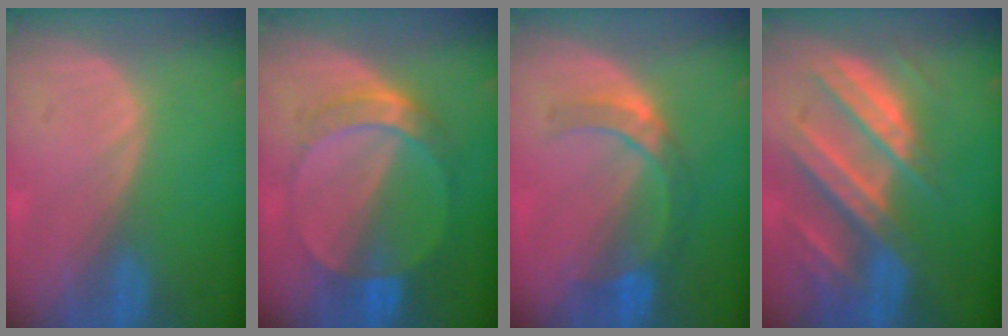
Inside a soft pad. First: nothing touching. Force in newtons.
{"total": 7.2, "press": 6.4, "slide": 3.3}
{"total": 5.4, "press": 5.3, "slide": 1.0}
{"total": 10.6, "press": 9.4, "slide": 5.0}